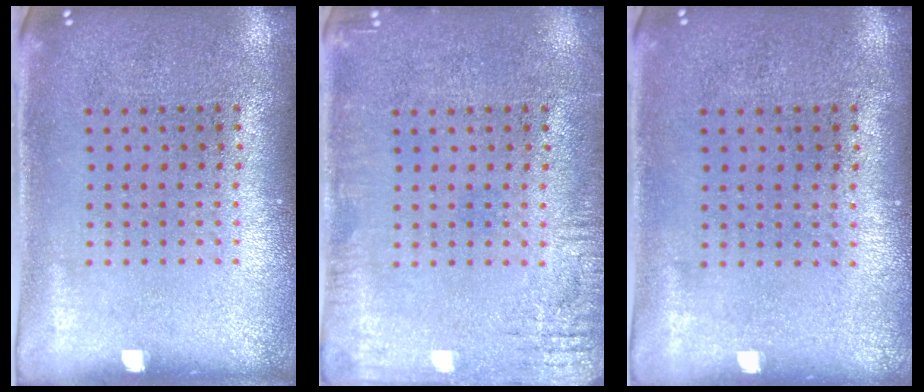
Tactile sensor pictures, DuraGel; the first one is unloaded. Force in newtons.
{"total": 2.3, "press": 2.3, "slide": 0.3}
{"total": 0.0}